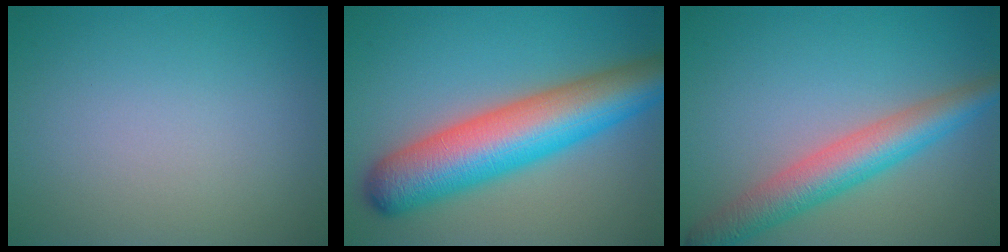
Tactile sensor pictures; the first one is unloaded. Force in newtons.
{"total": 10.7, "press": 10.7, "slide": 0.3}
{"total": 5.6, "press": 5.6, "slide": 0.1}